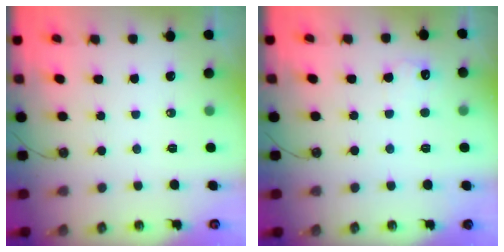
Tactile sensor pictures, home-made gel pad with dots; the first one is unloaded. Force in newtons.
{"total": 5.0, "press": 4.8, "slide": 1.2}